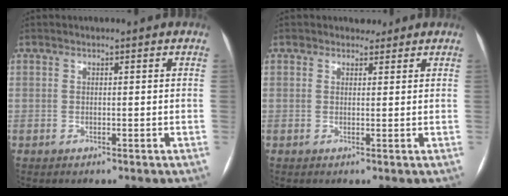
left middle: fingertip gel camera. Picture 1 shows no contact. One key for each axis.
{"total": 1.6, "fx": 1.3, "fy": 0.9, "fz": -0.1, "tx": 0.004, "ty": 0.002, "tz": 0.016}